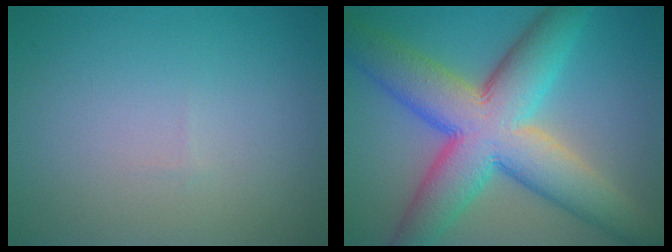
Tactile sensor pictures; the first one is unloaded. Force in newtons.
{"total": 12.1, "press": 12.1, "slide": 0.7}